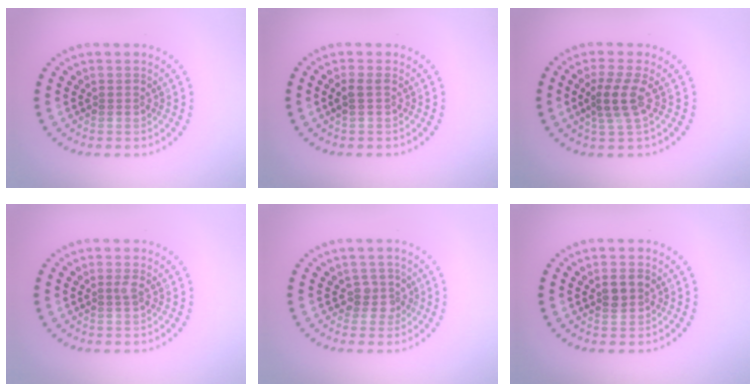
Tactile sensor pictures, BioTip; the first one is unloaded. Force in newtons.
{"total": 1.1, "press": 1.0, "slide": 0.4}
{"total": 2.6, "press": 2.1, "slide": 1.6}
{"total": 0.7, "press": 0.5, "slide": 0.5}
{"total": 1.9, "press": 1.3, "slide": 1.3}
{"total": 1.7, "press": 1.6, "slide": 0.3}